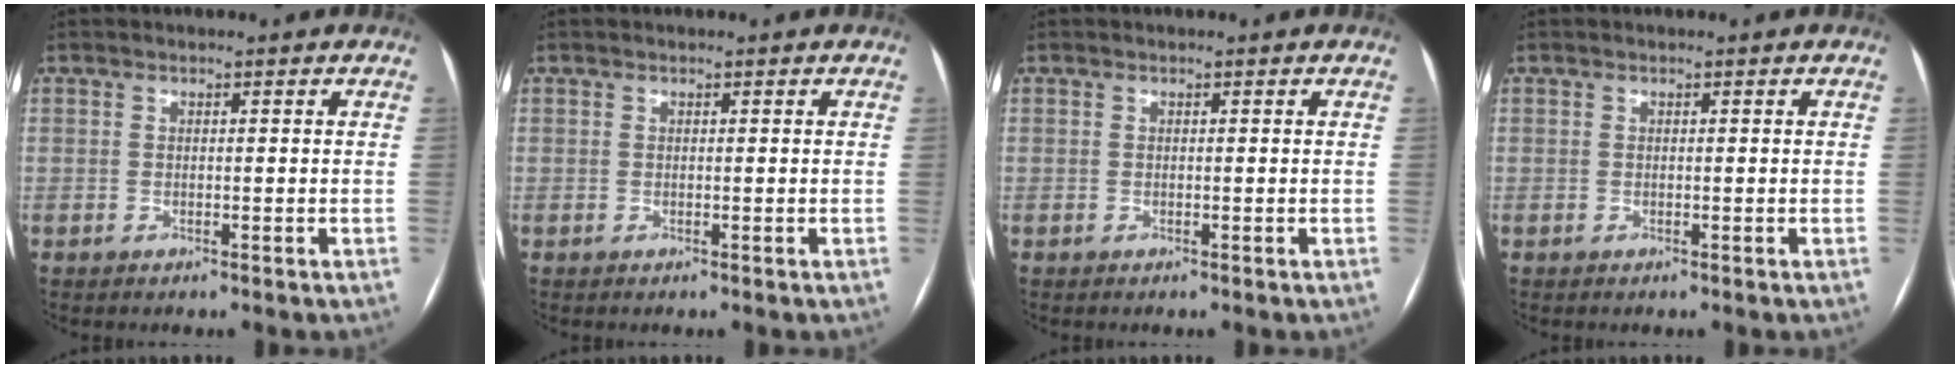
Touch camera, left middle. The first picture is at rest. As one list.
[{"total": 0.0}, {"total": 0.0}, {"total": 0.0}]